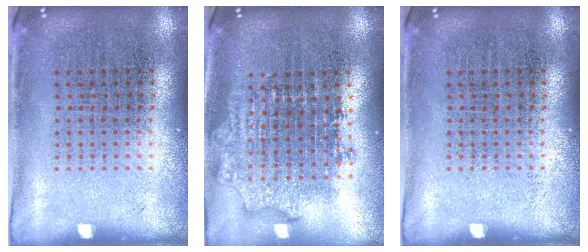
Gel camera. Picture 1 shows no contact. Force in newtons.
{"total": 1.8, "press": 1.4, "slide": 1.1}
{"total": 0.0}